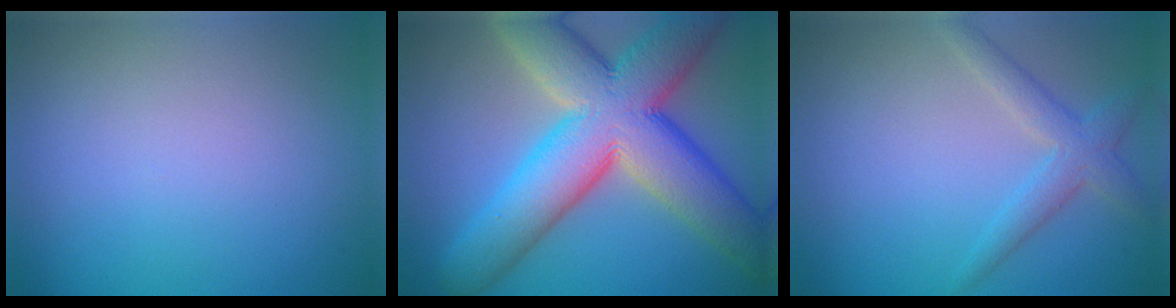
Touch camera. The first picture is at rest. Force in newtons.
{"total": 13.6, "press": 13.6, "slide": 0.5}
{"total": 2.8, "press": 2.8, "slide": 0.1}